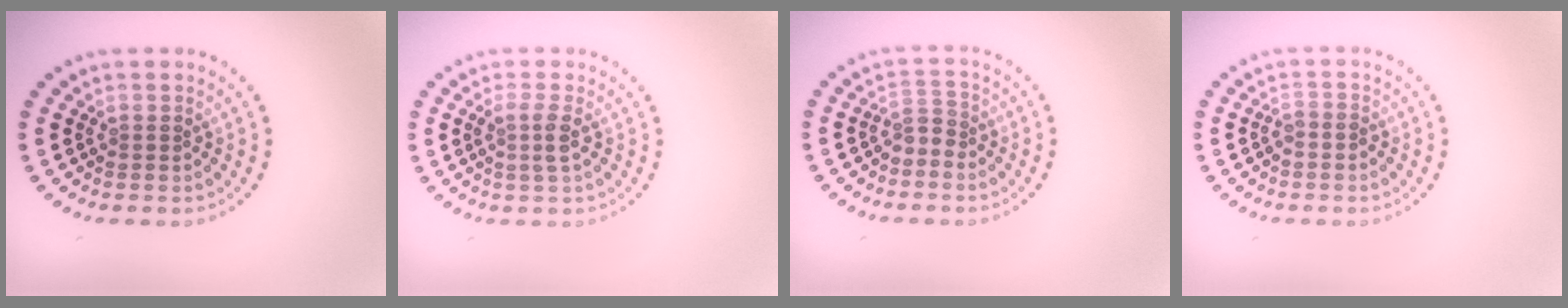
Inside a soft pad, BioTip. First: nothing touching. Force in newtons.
{"total": 1.7, "press": 1.4, "slide": 0.8}
{"total": 1.8, "press": 1.2, "slide": 1.3}
{"total": 0.7, "press": 0.5, "slide": 0.5}